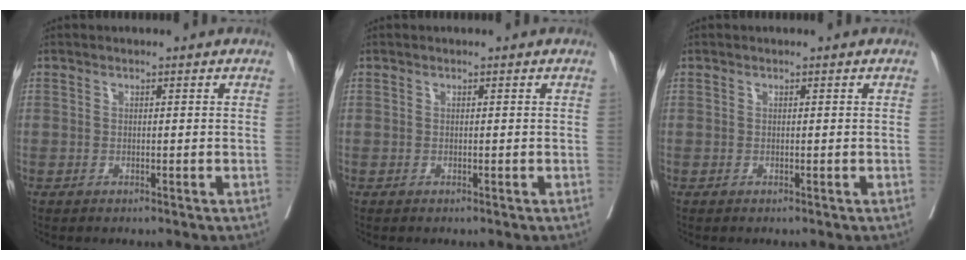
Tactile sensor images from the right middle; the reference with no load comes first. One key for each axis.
{"total": 0.0}
{"total": 0.0}